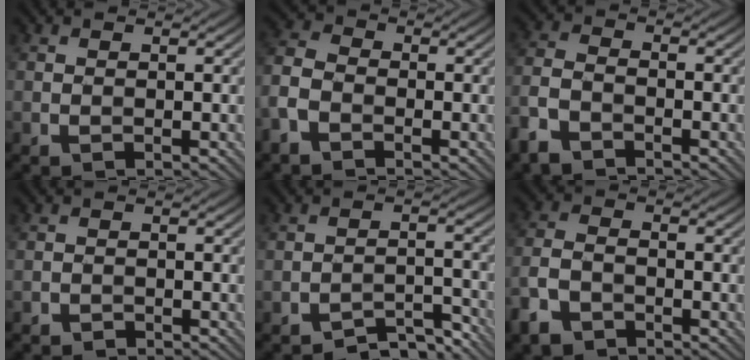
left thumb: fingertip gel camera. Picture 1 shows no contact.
{"total": 4.8, "force": [-2.7, 2.9, 2.8], "torque": [-0.079, 0.000, -0.072]}
{"total": 5.3, "force": [-3.9, 2.5, 2.6], "torque": [-0.064, -0.004, -0.093]}
{"total": 1.0, "force": [-1.0, 0.4, 0.1], "torque": [-0.001, -0.002, -0.021]}
{"total": 4.7, "force": [-4.3, 1.1, 1.6], "torque": [-0.019, 0.008, -0.067]}
{"total": 5.4, "force": [-3.8, 2.8, 2.5], "torque": [-0.061, -0.004, -0.088]}